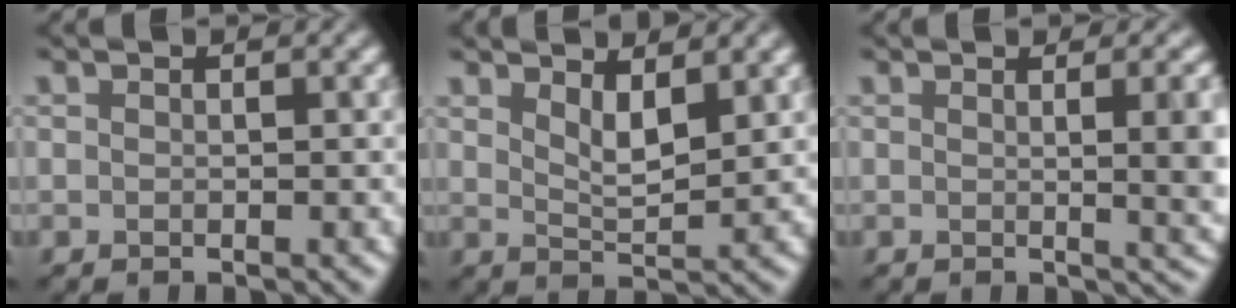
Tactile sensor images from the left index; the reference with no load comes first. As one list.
[{"total": 2.9, "force": [1.7, 0.8, 2.2], "torque": [-0.044, -0.010, 0.030]}, {"total": 6.5, "force": [1.2, 2.6, 5.9], "torque": [-0.035, 0.004, 0.015]}]